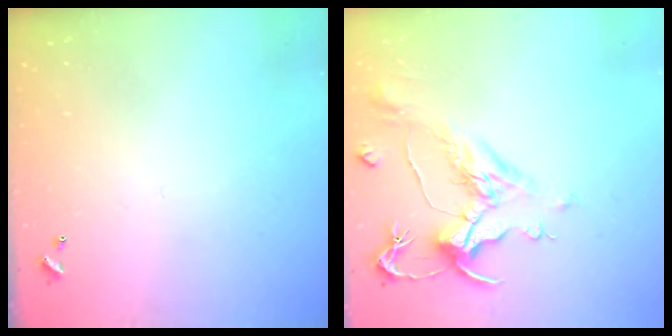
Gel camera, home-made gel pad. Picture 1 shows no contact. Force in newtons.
{"total": 1.6, "press": 0.6, "slide": 1.4}